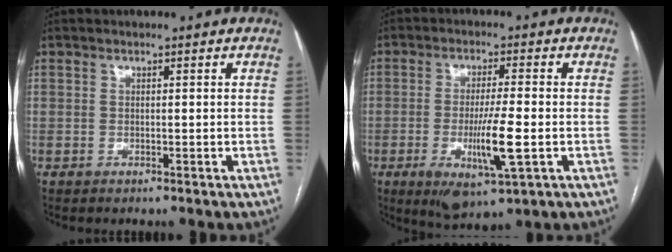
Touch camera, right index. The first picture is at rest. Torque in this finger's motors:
{"motor_torque": [0.97, -0.44, 0.56, 0.14]}